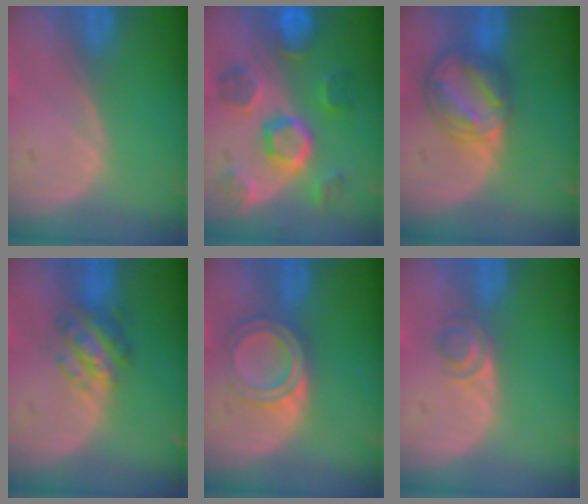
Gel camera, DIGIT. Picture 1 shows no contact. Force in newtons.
{"total": 8.9, "press": 8.9, "slide": 0.7}
{"total": 8.4, "press": 7.1, "slide": 4.5}
{"total": 5.2, "press": 5.0, "slide": 1.5}
{"total": 5.3, "press": 4.9, "slide": 2.1}
{"total": 2.5, "press": 2.4, "slide": 0.8}